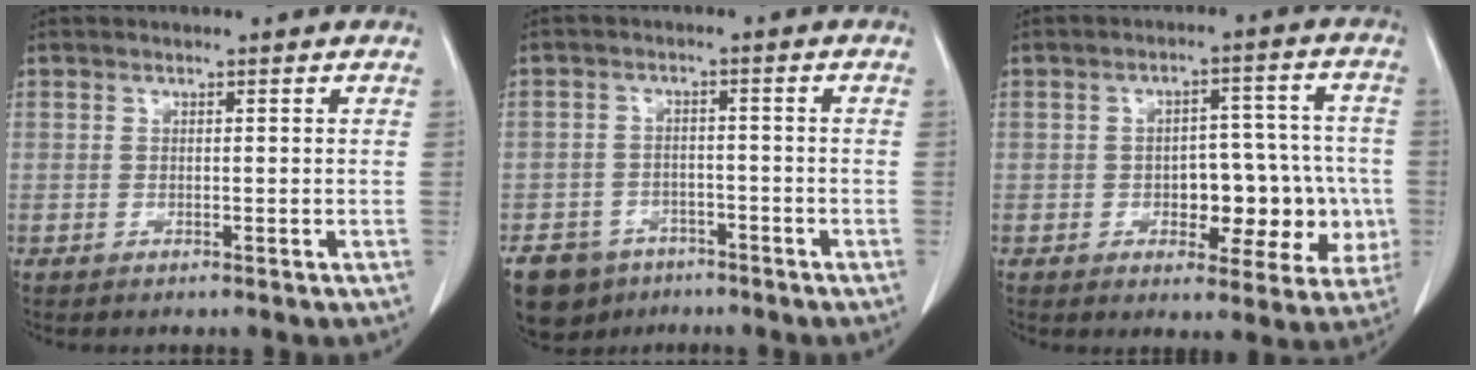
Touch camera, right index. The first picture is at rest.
{"total": 10.7, "force": [-7.7, 6.6, 3.4], "torque": [-0.075, -0.002, -0.125]}
{"total": 13.0, "force": [-2.6, 6.8, 10.7], "torque": [-0.130, 0.038, -0.017]}